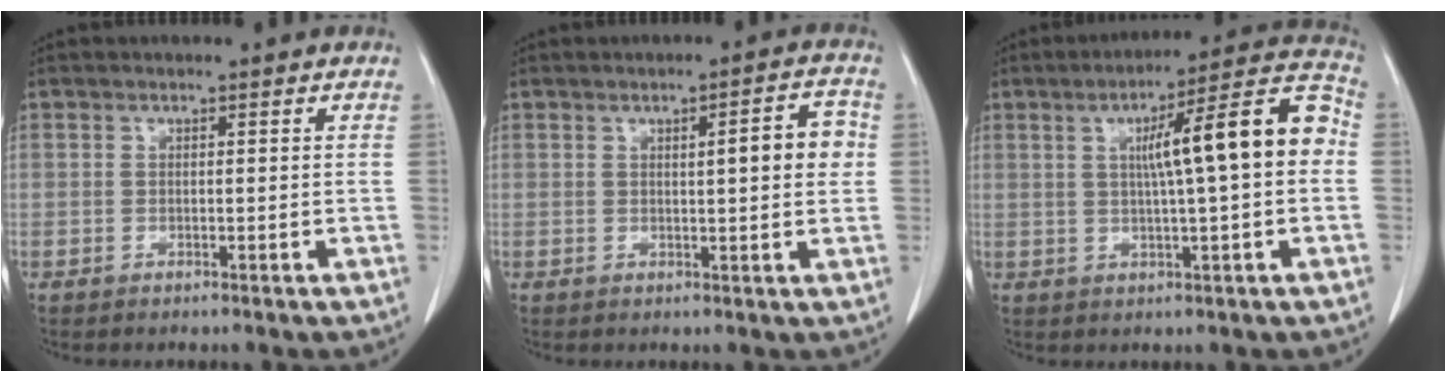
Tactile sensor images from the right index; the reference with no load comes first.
{"total": 5.5, "force": [0.8, 0.9, 5.3], "torque": [-0.073, 0.012, 0.011]}
{"total": 13.0, "force": [1.2, 0.9, 12.9], "torque": [-0.183, 0.031, 0.013]}